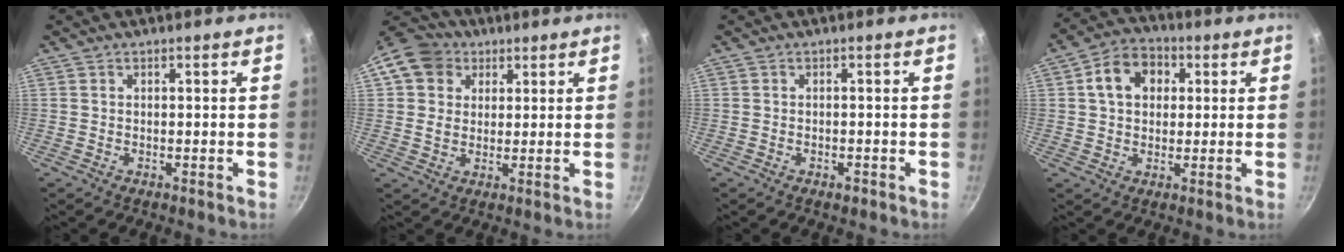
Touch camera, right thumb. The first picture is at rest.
{"total": 9.8, "force": [3.7, 8.1, 4.0], "torque": [-0.049, 0.010, 0.052]}
{"total": 1.4, "force": [-0.9, 0.7, 0.8], "torque": [-0.014, 0.006, -0.010]}
{"total": 9.5, "force": [2.3, 7.2, 5.7], "torque": [-0.065, 0.016, 0.026]}